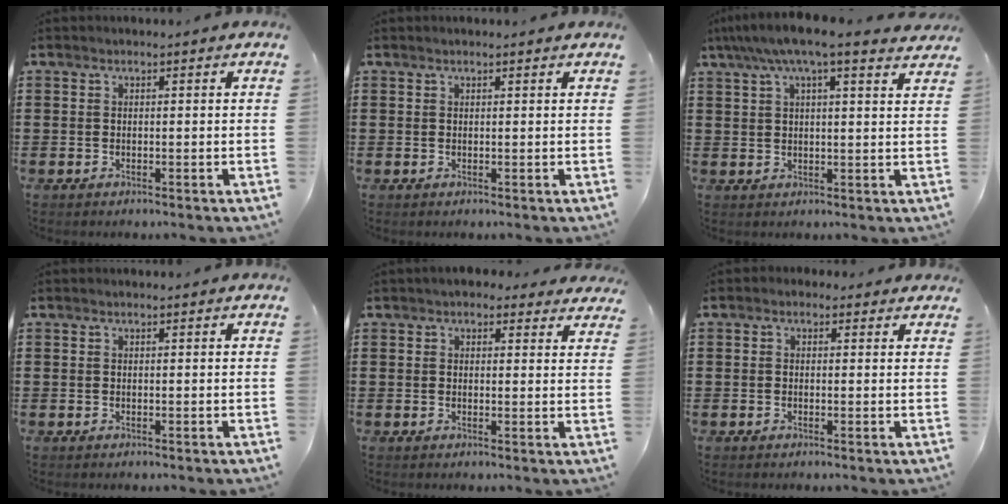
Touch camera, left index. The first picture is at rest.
{"total": 0.5, "force": [0.5, 0.0, 0.3], "torque": [-0.007, 0.000, 0.010]}
{"total": 6.4, "force": [4.9, 0.6, 4.0], "torque": [-0.093, -0.009, 0.086]}
{"total": 0.0}
{"total": 2.6, "force": [2.2, 1.2, 0.8], "torque": [-0.015, -0.001, 0.038]}
{"total": 1.0, "force": [0.3, 0.8, 0.4], "torque": [-0.011, 0.005, 0.004]}